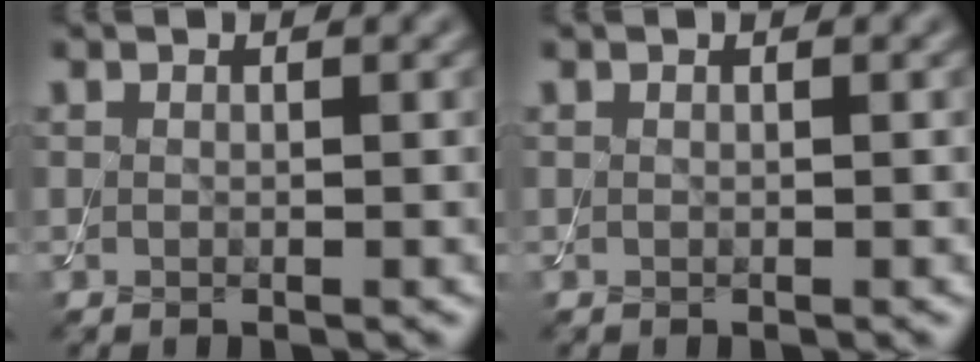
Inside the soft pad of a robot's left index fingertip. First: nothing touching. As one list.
[{"total": 0.0}]